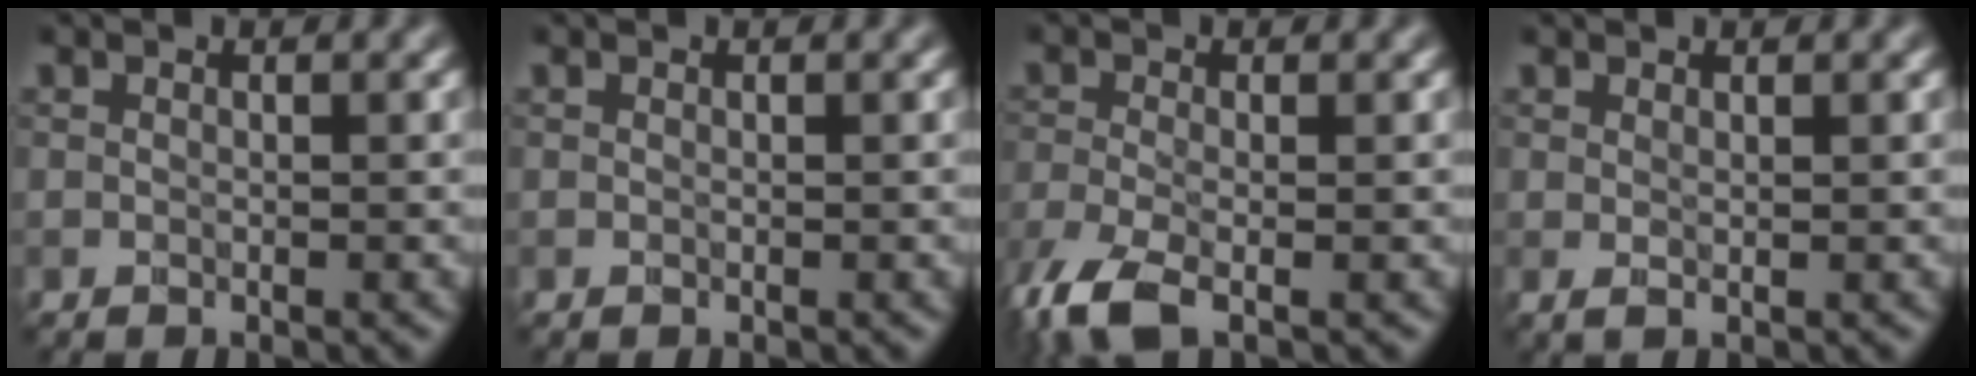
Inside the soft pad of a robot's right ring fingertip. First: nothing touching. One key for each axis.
{"total": 0.0}
{"total": 4.9, "fx": -3.0, "fy": 1.6, "fz": 3.6, "tx": -0.083, "ty": -0.016, "tz": -0.070}
{"total": 0.8, "fx": 0.4, "fy": 0.2, "fz": 0.7, "tx": -0.011, "ty": -0.002, "tz": 0.007}